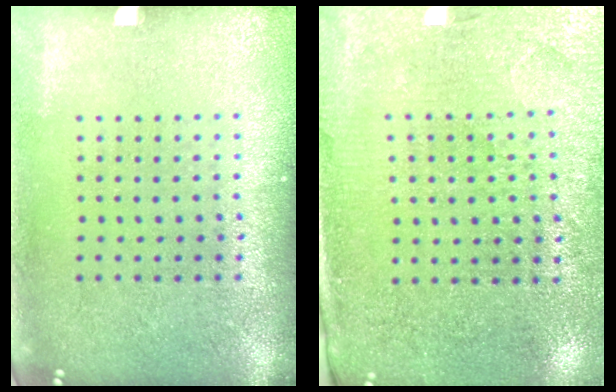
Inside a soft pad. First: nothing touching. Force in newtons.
{"total": 3.0, "press": 2.8, "slide": 0.9}